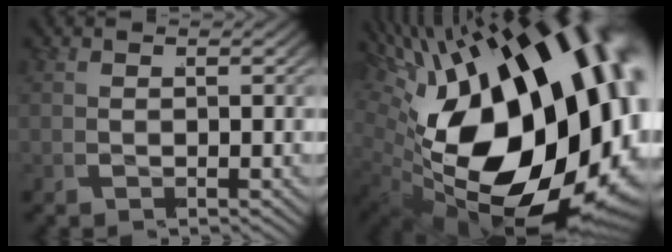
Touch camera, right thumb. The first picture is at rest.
{"total": 33.0, "force": [-2.4, 20.1, 26.1], "torque": [-0.432, -0.067, -0.006]}